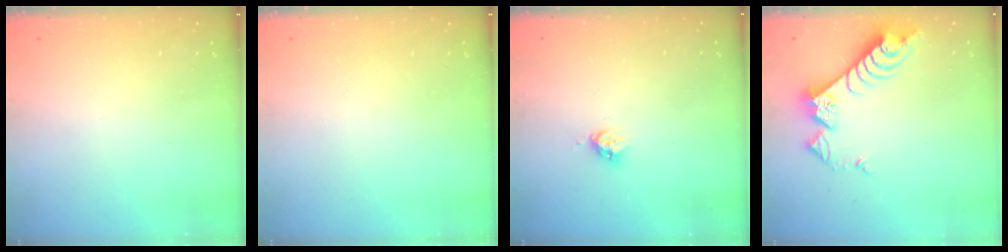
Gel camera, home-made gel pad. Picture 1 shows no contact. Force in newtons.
{"total": 0.0}
{"total": 3.7, "press": 3.7, "slide": 0.1}
{"total": 9.4, "press": 9.3, "slide": 1.2}